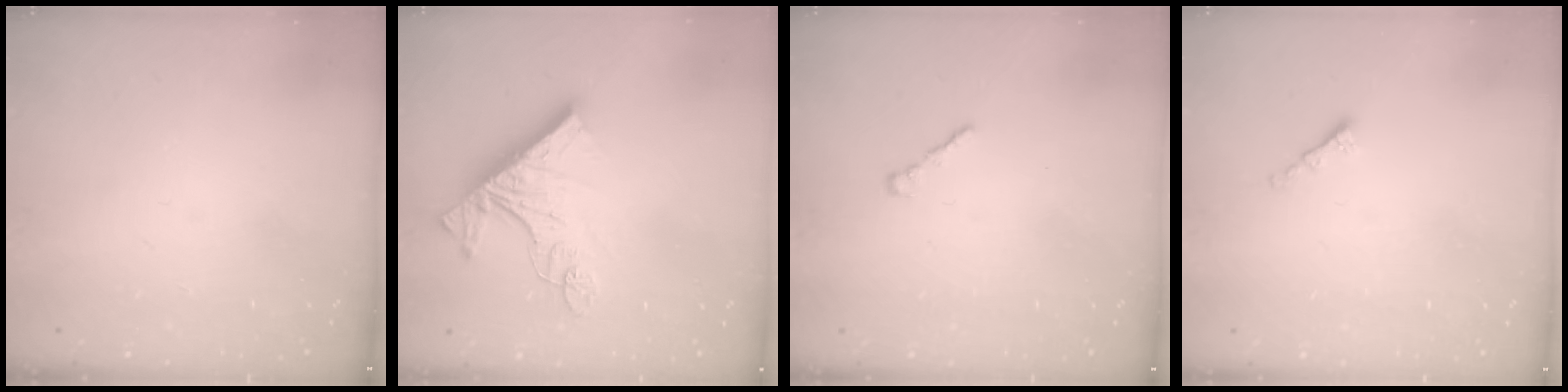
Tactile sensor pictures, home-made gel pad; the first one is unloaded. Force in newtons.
{"total": 15.3, "press": 15.3, "slide": 1.0}
{"total": 1.4, "press": 1.3, "slide": 0.5}
{"total": 1.3, "press": 1.2, "slide": 0.6}